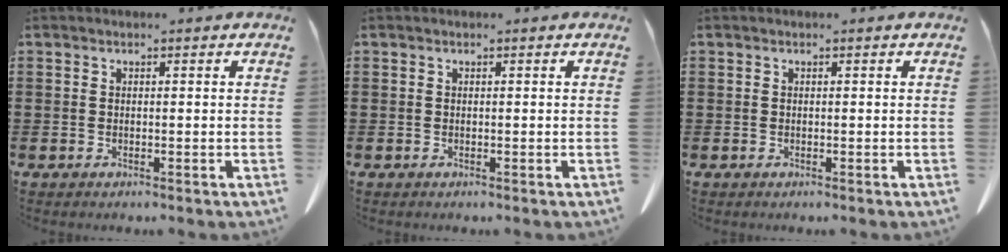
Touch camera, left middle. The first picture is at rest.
{"total": 0.0}
{"total": 0.0}